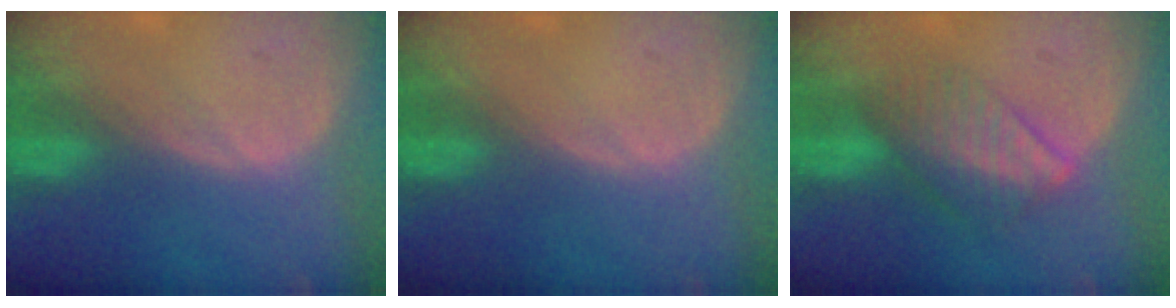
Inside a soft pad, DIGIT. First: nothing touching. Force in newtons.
{"total": 0.0}
{"total": 6.5, "press": 6.1, "slide": 2.4}